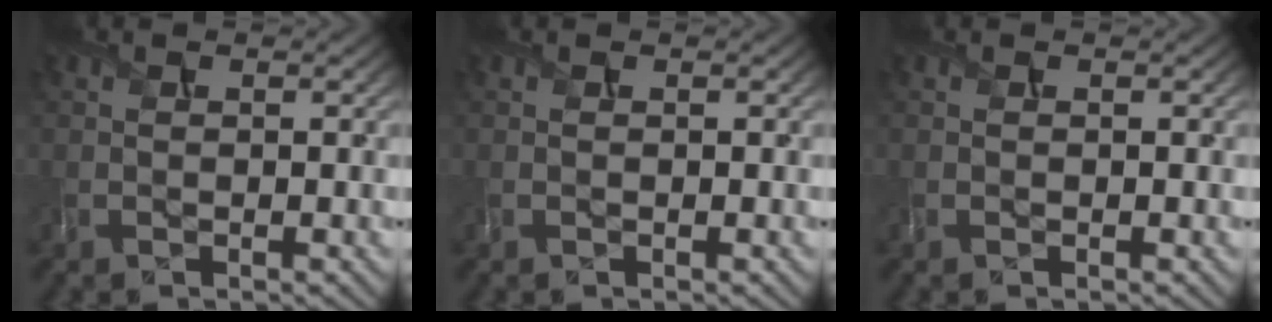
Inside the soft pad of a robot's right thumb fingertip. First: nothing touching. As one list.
[{"total": 0.0}, {"total": 0.0}]